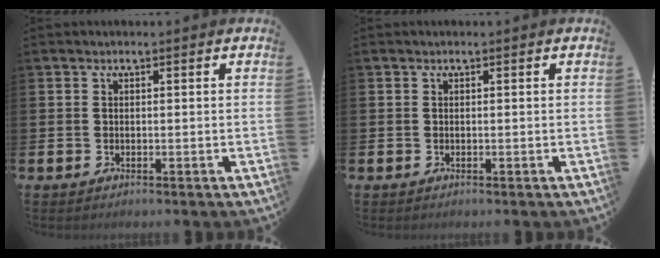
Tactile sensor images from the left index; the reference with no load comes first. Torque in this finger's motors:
{"motor_torque": [-0.04, 0.01, 0.00, 0.00]}